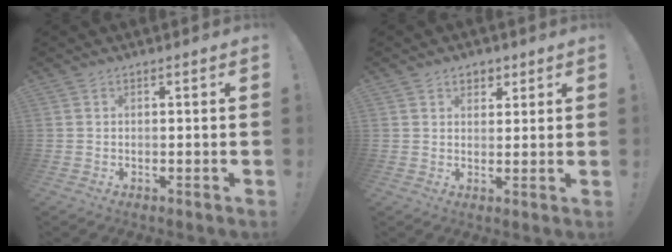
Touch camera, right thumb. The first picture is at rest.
{"total": 4.0, "force": [2.2, 3.1, 1.2], "torque": [-0.003, -0.008, 0.037]}